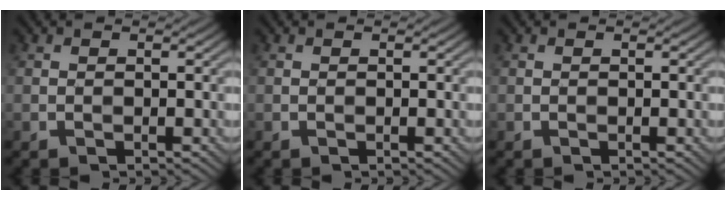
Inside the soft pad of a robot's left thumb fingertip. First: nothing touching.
{"total": 0.0}
{"total": 0.0}